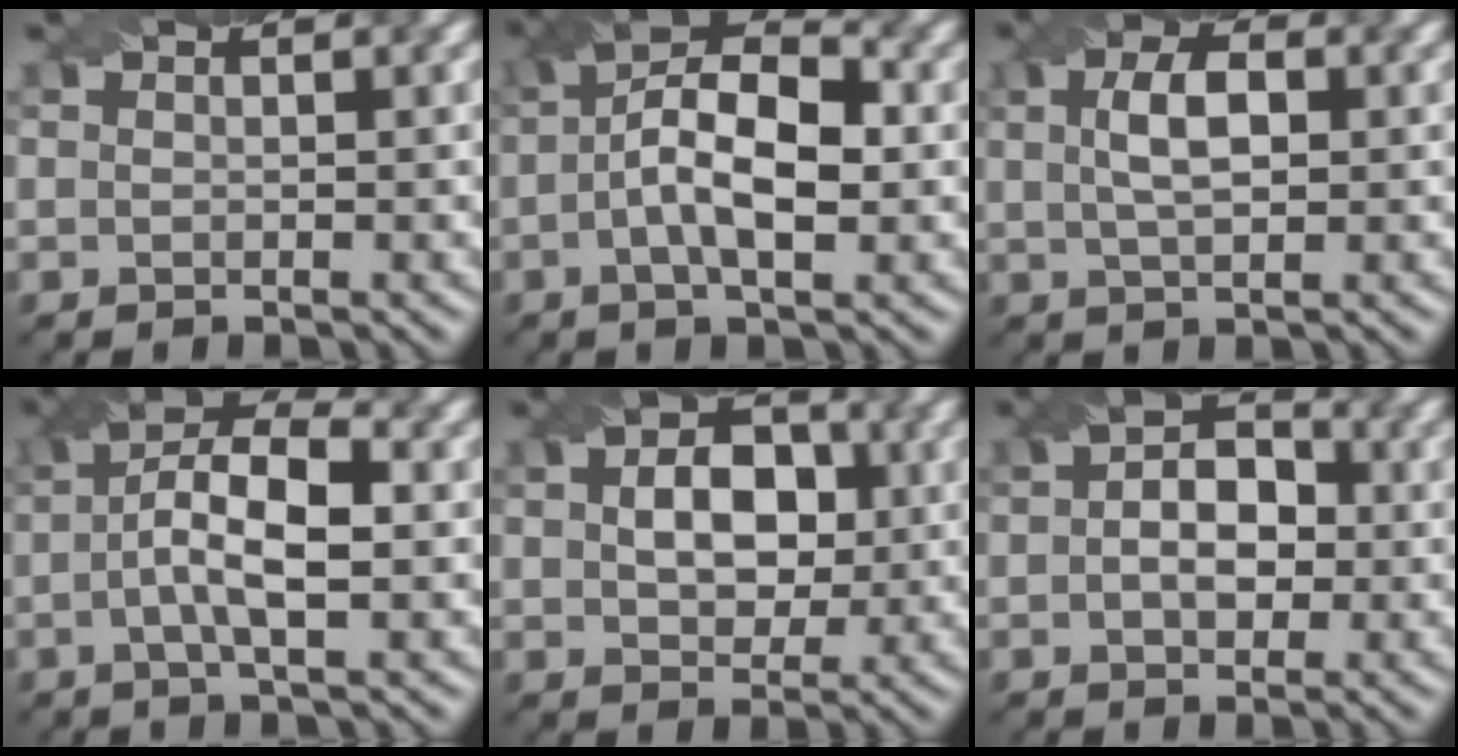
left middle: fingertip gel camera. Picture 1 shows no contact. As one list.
[{"total": 7.2, "force": [-1.0, 3.3, 6.3], "torque": [-0.103, 0.021, -0.010]}, {"total": 3.0, "force": [0.1, 1.6, 2.5], "torque": [-0.044, 0.007, 0.015]}, {"total": 5.8, "force": [-0.9, 2.1, 5.3], "torque": [-0.092, 0.015, -0.005]}, {"total": 4.4, "force": [0.0, 3.4, 2.8], "torque": [-0.043, 0.005, 0.008]}, {"total": 4.1, "force": [-0.7, 3.0, 2.8], "torque": [-0.030, 0.008, -0.003]}]